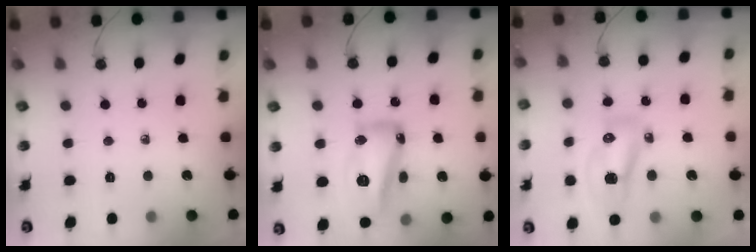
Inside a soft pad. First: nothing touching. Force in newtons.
{"total": 23.5, "press": 20.6, "slide": 11.3}
{"total": 18.6, "press": 14.7, "slide": 11.4}